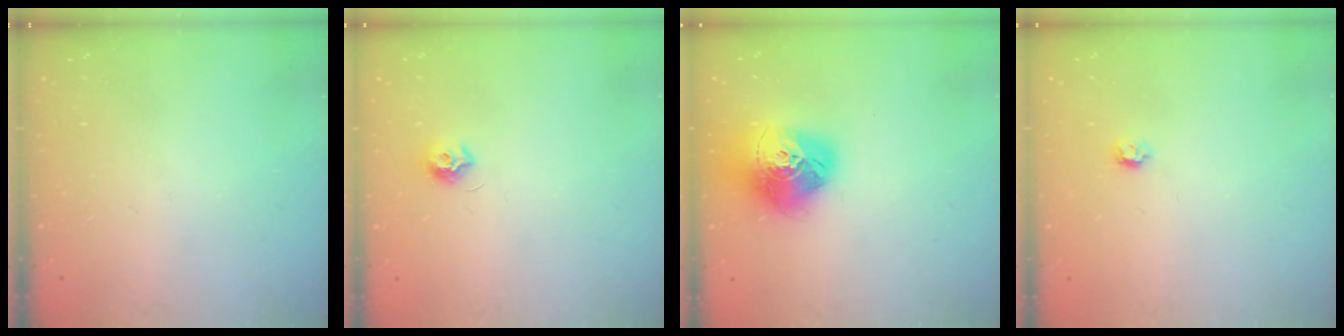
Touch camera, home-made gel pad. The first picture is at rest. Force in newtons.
{"total": 7.2, "press": 7.2, "slide": 0.4}
{"total": 17.6, "press": 17.6, "slide": 1.6}
{"total": 3.8, "press": 3.7, "slide": 0.6}